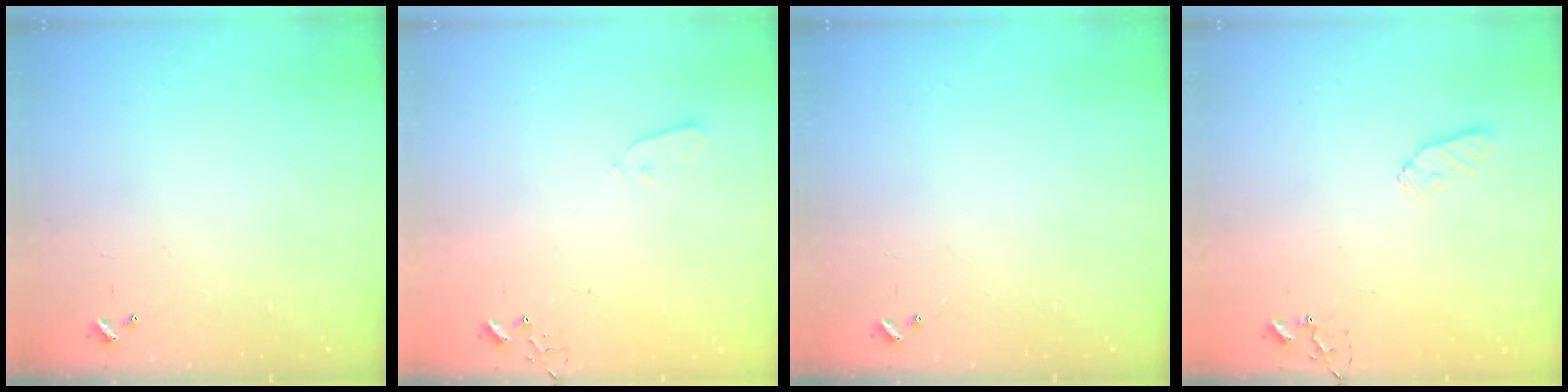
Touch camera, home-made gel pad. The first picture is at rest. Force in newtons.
{"total": 2.2, "press": 2.1, "slide": 0.3}
{"total": 0.0}
{"total": 6.1, "press": 6.1, "slide": 0.8}